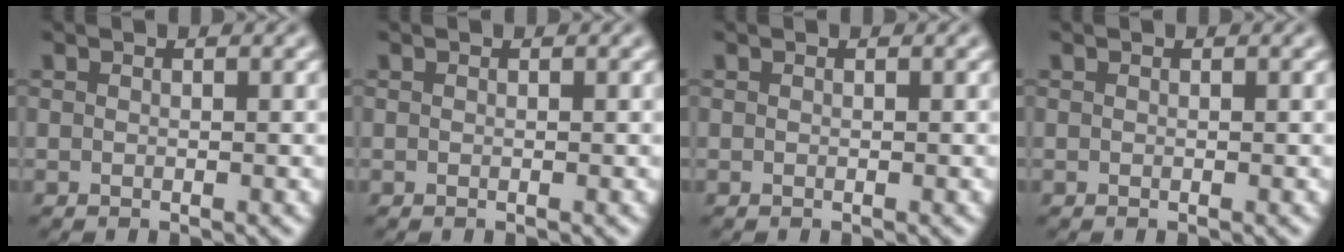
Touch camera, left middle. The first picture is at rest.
{"total": 0.0}
{"total": 0.0}
{"total": 0.0}